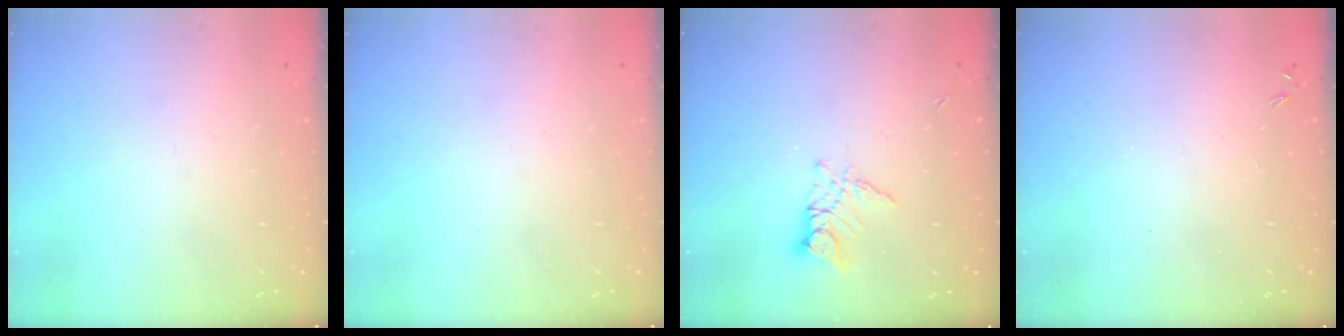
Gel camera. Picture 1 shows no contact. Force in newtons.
{"total": 0.0}
{"total": 8.3, "press": 8.3, "slide": 0.7}
{"total": 0.0}